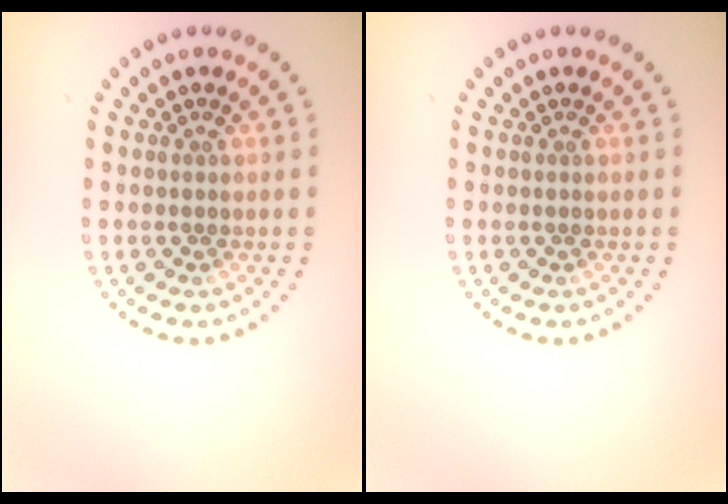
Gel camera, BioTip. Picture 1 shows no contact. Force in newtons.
{"total": 0.0}